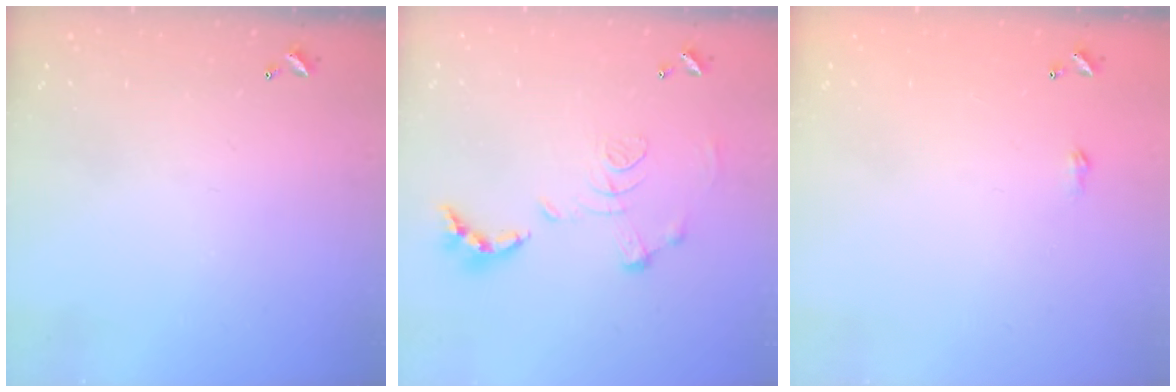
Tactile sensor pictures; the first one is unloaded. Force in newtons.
{"total": 1.2, "press": 0.4, "slide": 1.1}
{"total": 1.8, "press": 1.8, "slide": 0.3}